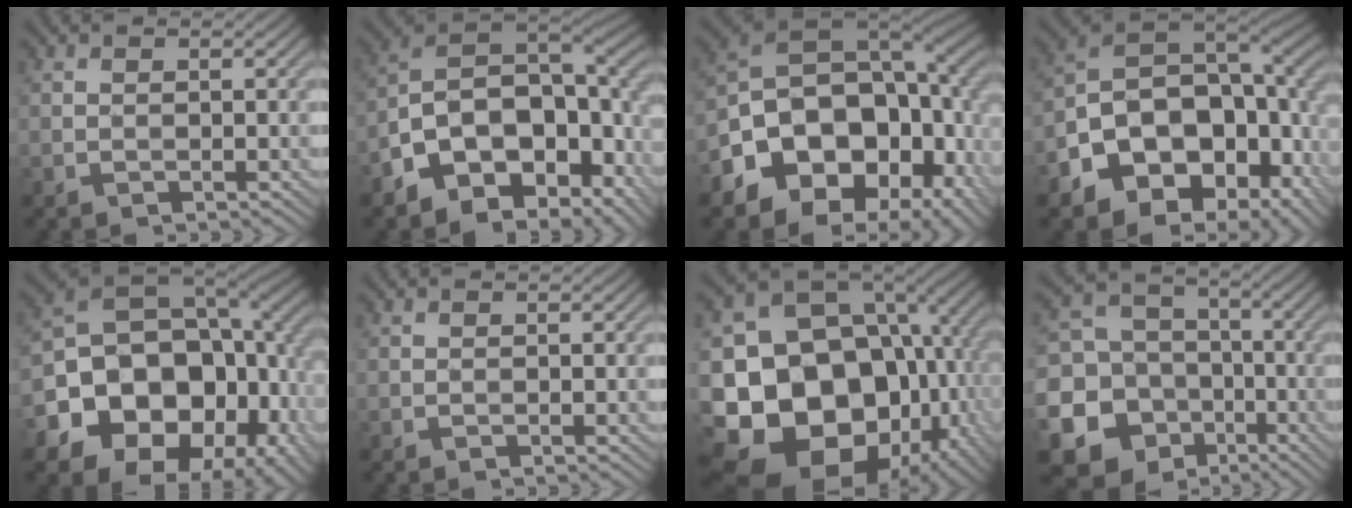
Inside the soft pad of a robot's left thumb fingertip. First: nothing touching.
{"total": 14.9, "force": [-5.9, 8.9, 10.3], "torque": [-0.192, -0.015, -0.100]}
{"total": 19.8, "force": [-5.6, 13.8, 13.0], "torque": [-0.217, -0.029, -0.075]}
{"total": 17.9, "force": [-5.7, 12.0, 12.0], "torque": [-0.207, -0.026, -0.075]}
{"total": 20.1, "force": [-5.3, 15.5, 11.7], "torque": [-0.207, -0.046, -0.074]}
{"total": 0.0}
{"total": 22.4, "force": [-5.1, 18.2, 12.0], "torque": [-0.242, -0.033, -0.079]}
{"total": 17.8, "force": [-6.1, 16.0, 4.9], "torque": [-0.182, -0.032, -0.117]}